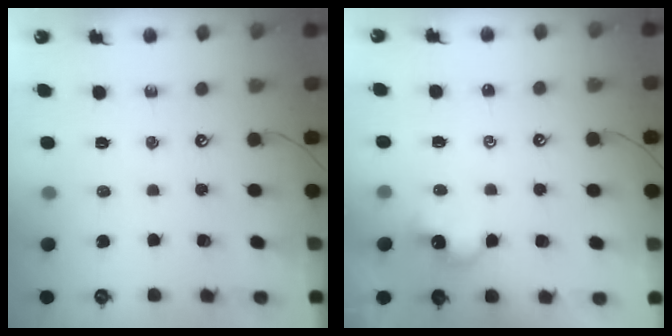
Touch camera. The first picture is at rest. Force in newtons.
{"total": 1.8, "press": 1.7, "slide": 0.5}